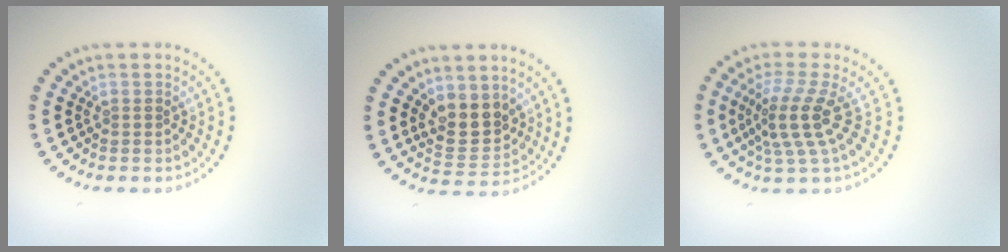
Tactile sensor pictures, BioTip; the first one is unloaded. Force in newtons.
{"total": 3.7, "press": 3.4, "slide": 1.4}
{"total": 3.9, "press": 3.0, "slide": 2.5}